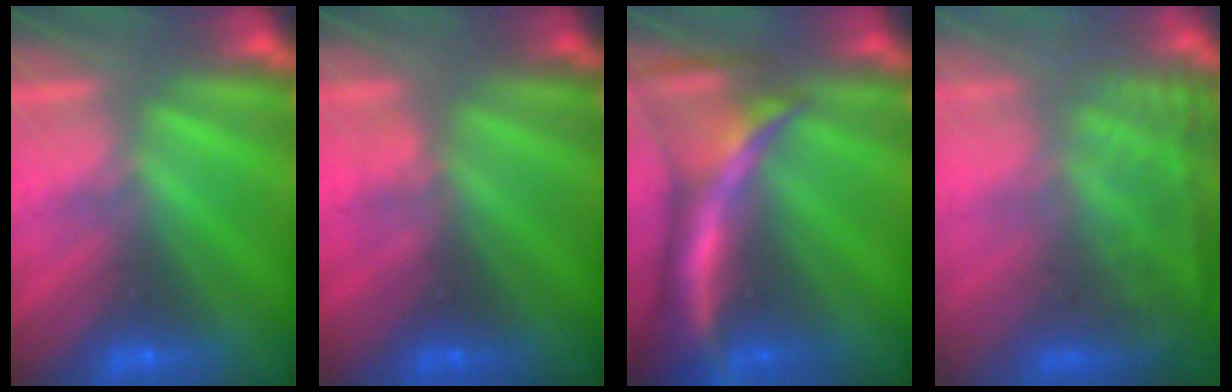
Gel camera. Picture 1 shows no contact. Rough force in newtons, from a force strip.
{"total": 3.6}
{"total": 7.6}
{"total": 8.1}